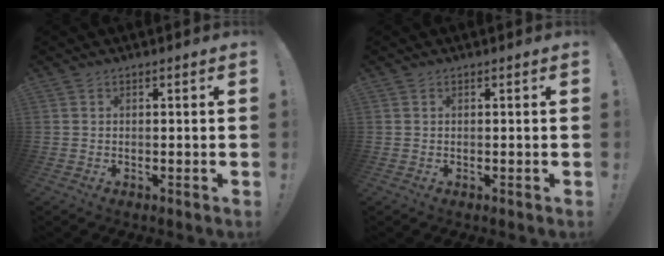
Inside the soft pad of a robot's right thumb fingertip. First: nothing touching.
{"total": 0.0}